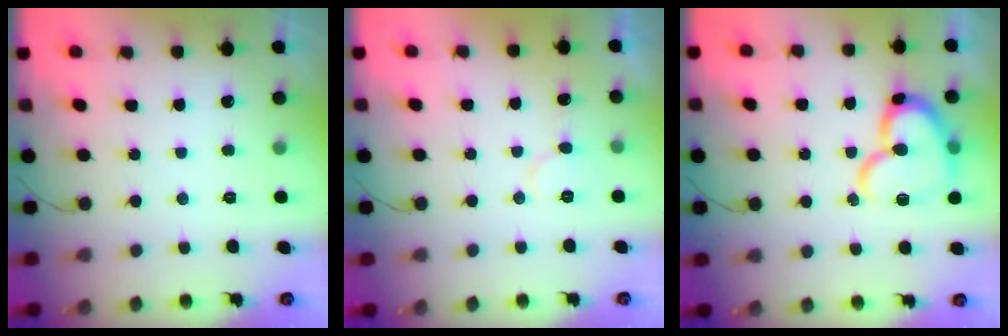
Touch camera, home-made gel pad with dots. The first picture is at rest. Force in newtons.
{"total": 6.2, "press": 6.2, "slide": 0.6}
{"total": 16.1, "press": 16.1, "slide": 1.5}